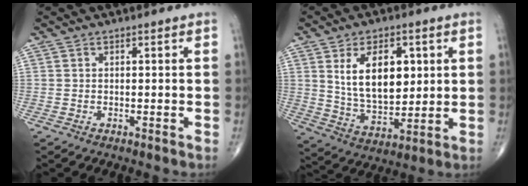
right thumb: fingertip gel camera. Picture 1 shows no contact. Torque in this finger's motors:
{"motor_torque": [-0.79, 1.50, 1.03, 1.05, 0.39]}